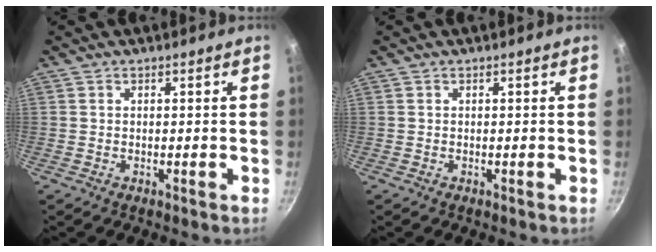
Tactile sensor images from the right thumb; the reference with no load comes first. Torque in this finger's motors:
{"motor_torque": [-0.05, 0.05, 0.24, 0.00, 0.00]}